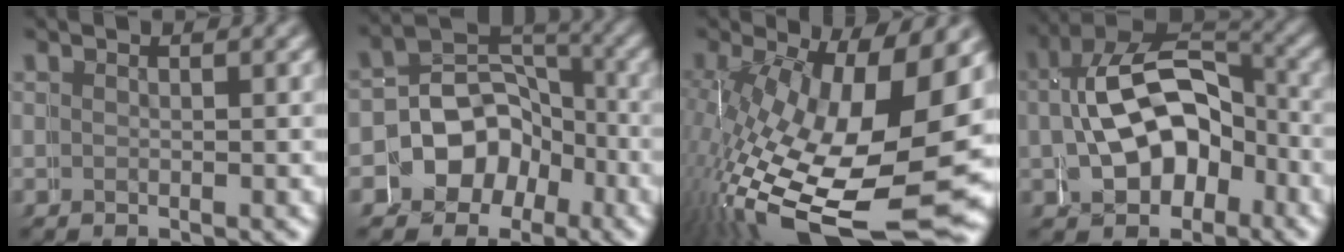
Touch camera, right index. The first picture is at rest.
{"total": 6.2, "force": [-1.4, 6.0, 0.4], "torque": [-0.012, -0.006, -0.033]}
{"total": 14.0, "force": [-5.0, 6.7, 11.2], "torque": [-0.212, -0.069, -0.039]}
{"total": 8.1, "force": [-0.5, 6.9, 4.3], "torque": [-0.094, -0.024, -0.001]}